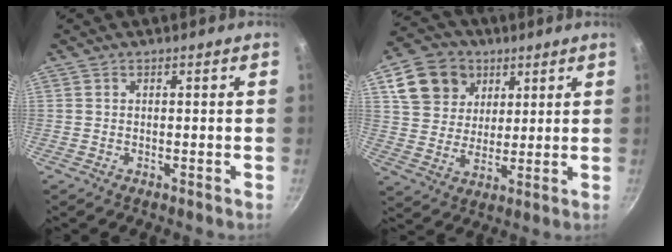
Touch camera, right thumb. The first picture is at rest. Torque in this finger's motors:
{"motor_torque": [-0.18, 1.35, 0.10, -0.20, -0.02]}